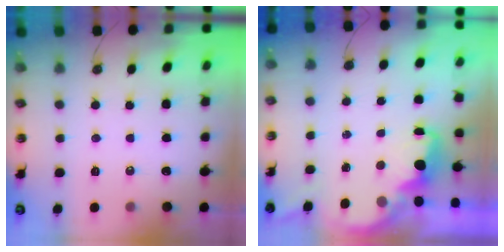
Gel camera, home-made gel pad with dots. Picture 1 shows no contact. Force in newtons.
{"total": 2.3, "press": 2.1, "slide": 0.9}